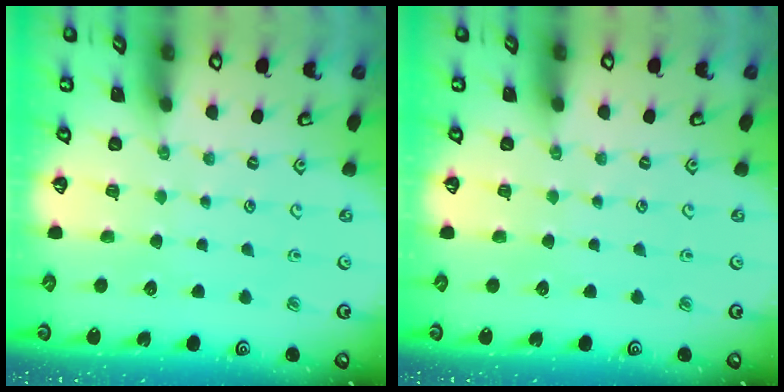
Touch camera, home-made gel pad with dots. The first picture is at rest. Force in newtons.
{"total": 0.0}